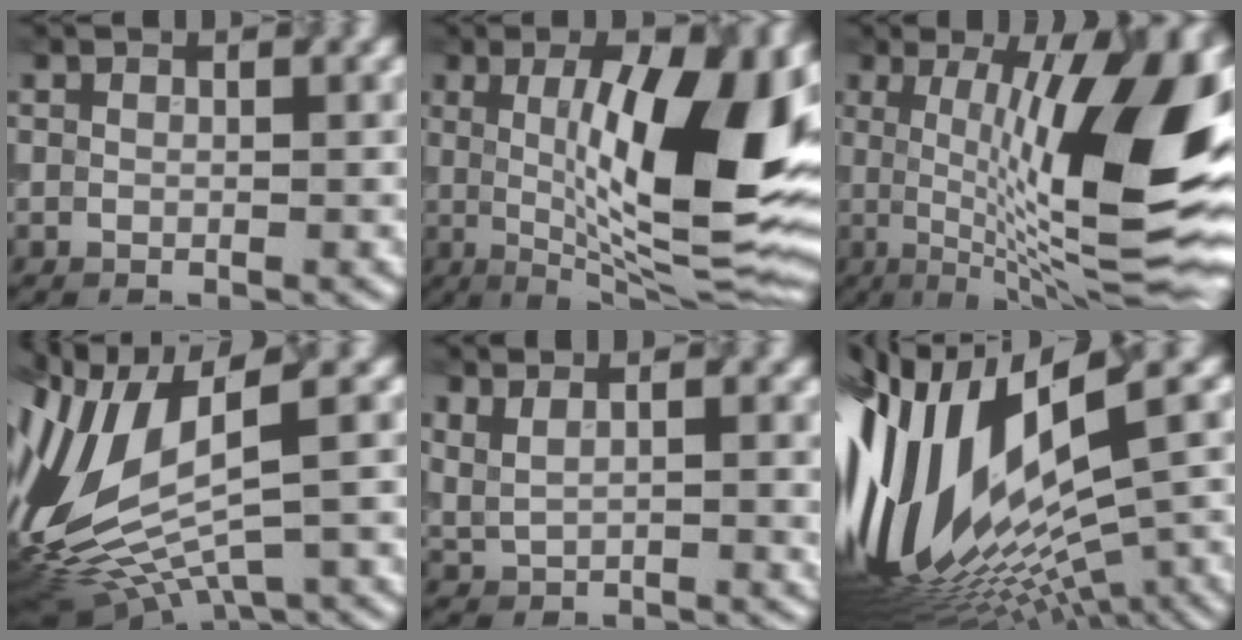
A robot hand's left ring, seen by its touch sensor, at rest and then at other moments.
{"total": 14.6, "force": [1.9, 4.0, 13.9], "torque": [-0.189, -0.009, 0.030]}
{"total": 15.7, "force": [0.8, 4.3, 15.0], "torque": [-0.190, 0.011, 0.006]}
{"total": 10.5, "force": [1.3, 5.1, 9.1], "torque": [-0.207, -0.012, 0.028]}
{"total": 3.8, "force": [2.2, 1.5, 2.7], "torque": [-0.038, 0.008, 0.031]}
{"total": 18.0, "force": [0.4, 6.7, 16.7], "torque": [-0.330, -0.027, 0.025]}